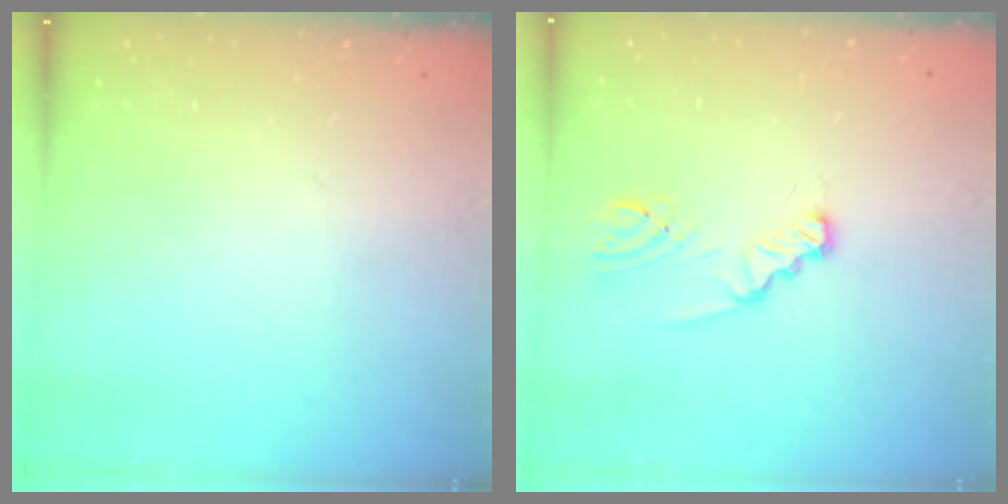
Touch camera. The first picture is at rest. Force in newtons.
{"total": 3.3, "press": 3.3, "slide": 0.4}